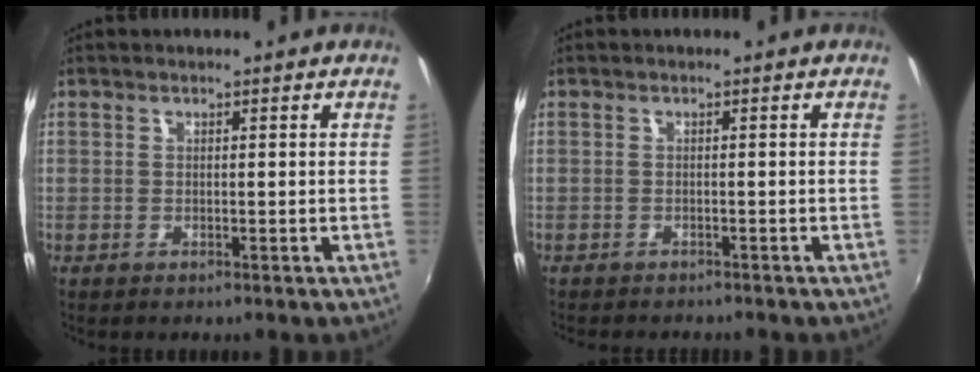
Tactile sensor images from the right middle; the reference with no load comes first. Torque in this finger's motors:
{"motor_torque": [1.07, -1.07, 0.09, 0.04]}